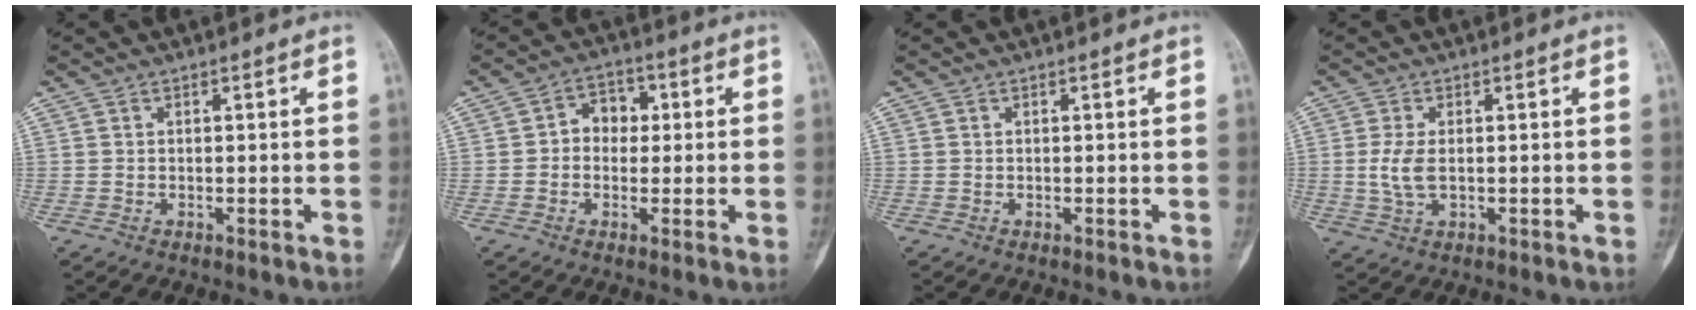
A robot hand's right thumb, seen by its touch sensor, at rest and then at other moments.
{"total": 5.9, "force": [0.5, 4.7, 3.5], "torque": [-0.020, 0.017, -0.001]}
{"total": 0.0}
{"total": 4.2, "force": [0.0, 2.1, 3.6], "torque": [-0.088, -0.003, -0.001]}